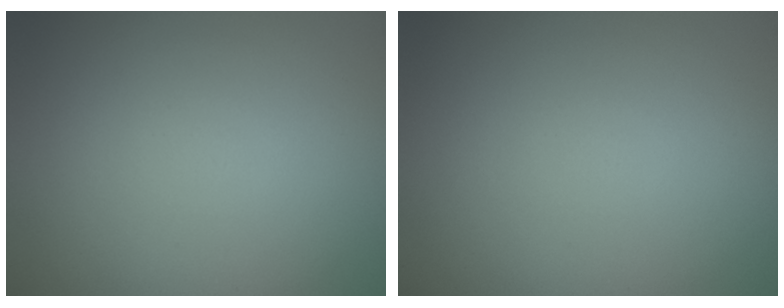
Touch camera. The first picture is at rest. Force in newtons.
{"total": 0.0}